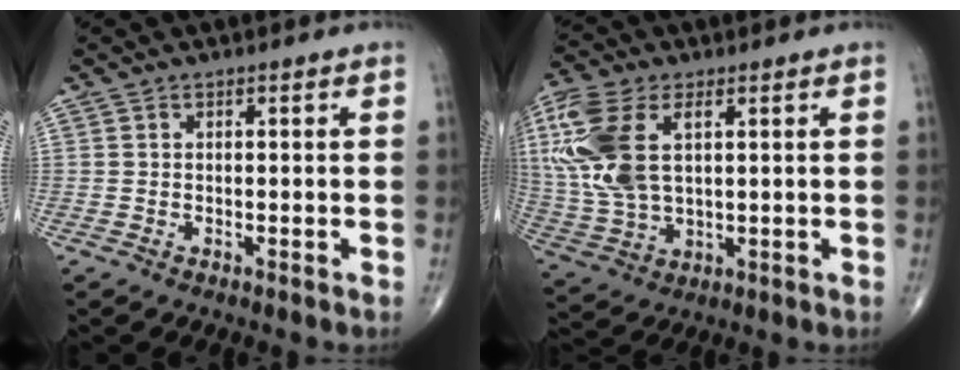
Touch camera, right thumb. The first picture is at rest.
{"total": 16.5, "force": [4.4, 9.0, 13.0], "torque": [-0.307, -0.001, 0.087]}